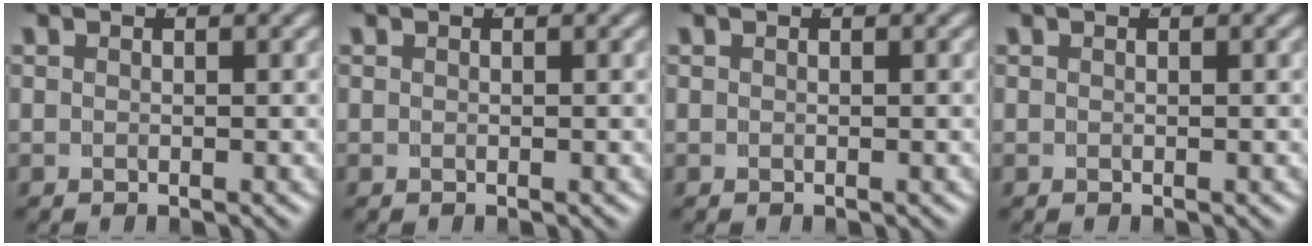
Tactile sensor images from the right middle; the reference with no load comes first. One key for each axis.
{"total": 0.0}
{"total": 0.0}
{"total": 0.0}